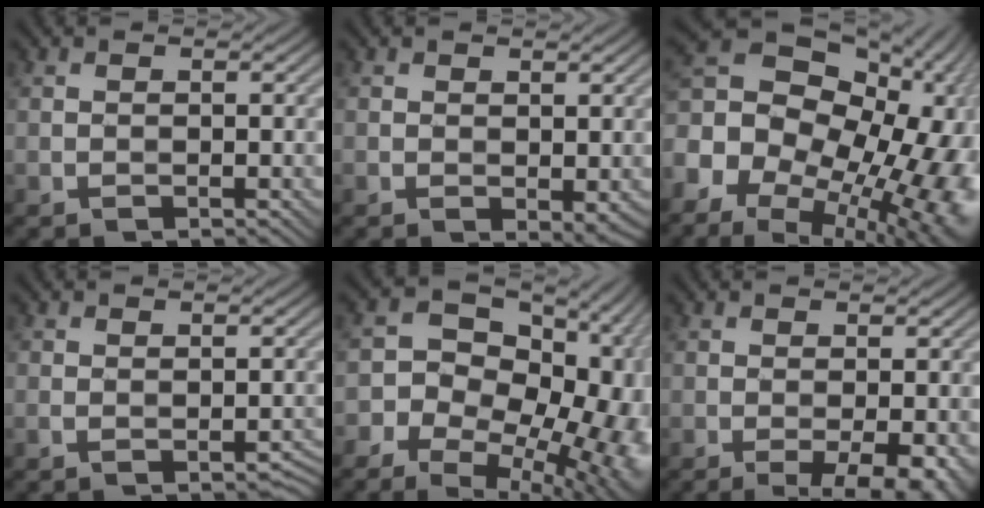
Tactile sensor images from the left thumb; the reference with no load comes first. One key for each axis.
{"total": 1.6, "fx": 0.2, "fy": 1.0, "fz": 1.2, "tx": -0.020, "ty": -0.004, "tz": 0.005}
{"total": 22.4, "fx": -5.5, "fy": 16.3, "fz": 14.4, "tx": -0.253, "ty": -0.005, "tz": -0.093}
{"total": 1.4, "fx": -0.9, "fy": 0.4, "fz": 1.1, "tx": -0.018, "ty": 0.001, "tz": -0.012}
{"total": 20.3, "fx": -7.4, "fy": 14.5, "fz": 12.2, "tx": -0.173, "ty": -0.020, "tz": -0.084}
{"total": 4.7, "fx": -1.9, "fy": 1.0, "fz": 4.1, "tx": -0.064, "ty": 0.000, "tz": -0.023}